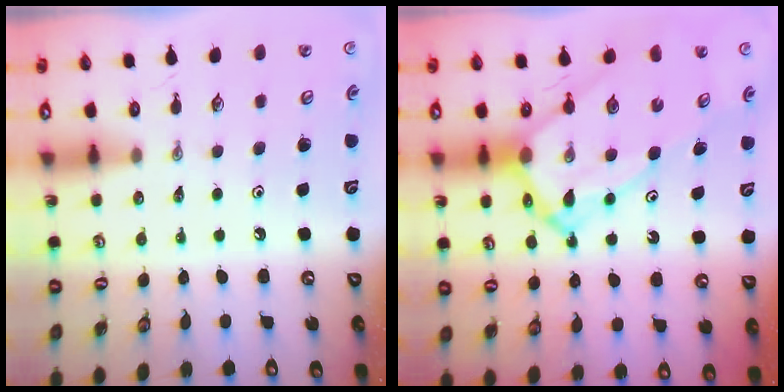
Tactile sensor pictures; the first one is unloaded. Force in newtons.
{"total": 15.0, "press": 14.9, "slide": 1.5}